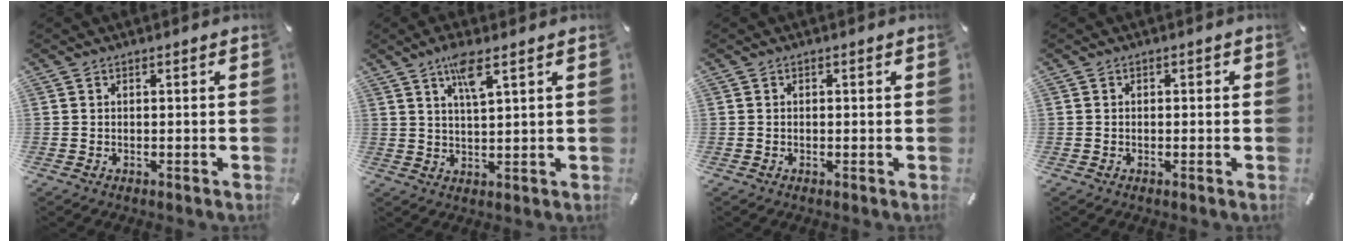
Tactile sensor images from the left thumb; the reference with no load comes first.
{"total": 6.5, "force": [3.7, 1.4, 5.2], "torque": [-0.103, -0.002, 0.062]}
{"total": 0.5, "force": [-0.1, 0.5, 0.3], "torque": [-0.005, 0.003, -0.003]}
{"total": 0.9, "force": [-0.3, 0.7, 0.3], "torque": [-0.006, 0.004, -0.009]}